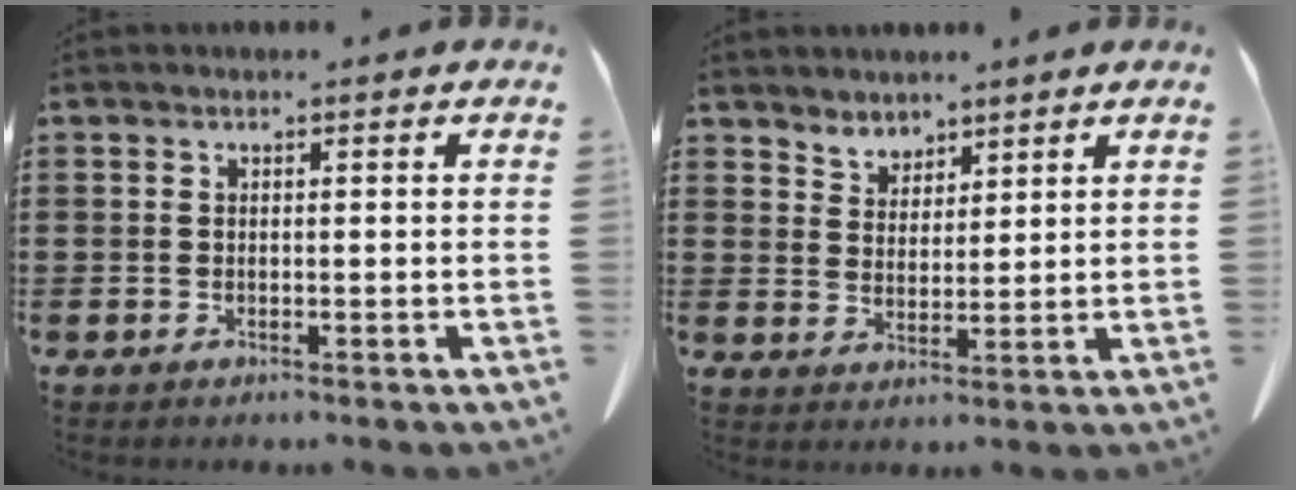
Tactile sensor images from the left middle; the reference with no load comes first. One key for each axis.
{"total": 3.6, "fx": 3.3, "fy": 1.3, "fz": -0.3, "tx": -0.008, "ty": -0.008, "tz": 0.065}